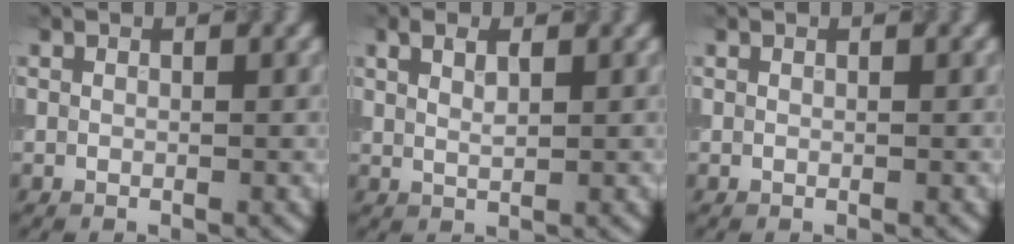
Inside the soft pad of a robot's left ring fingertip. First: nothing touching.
{"total": 1.8, "force": [1.0, 0.7, 1.3], "torque": [-0.028, 0.001, 0.021]}
{"total": 0.0}